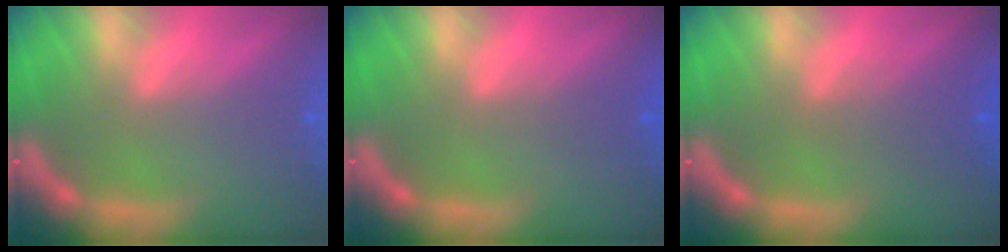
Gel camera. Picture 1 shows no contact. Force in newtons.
{"total": 0.9}
{"total": 2.5}